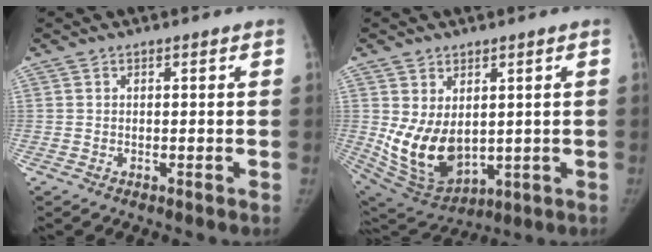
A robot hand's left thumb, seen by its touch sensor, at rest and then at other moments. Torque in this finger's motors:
{"motor_torque": [0.81, 1.10, 1.02, -0.99, 0.28]}